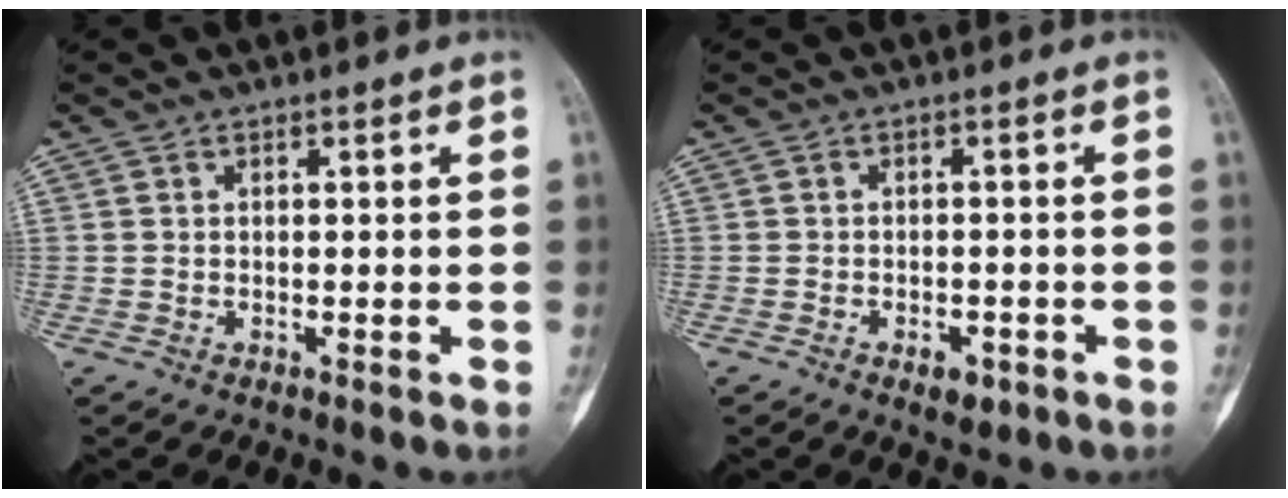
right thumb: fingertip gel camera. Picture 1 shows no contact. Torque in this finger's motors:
{"motor_torque": [-0.18, -0.02, -0.02, 0.24, -0.10]}